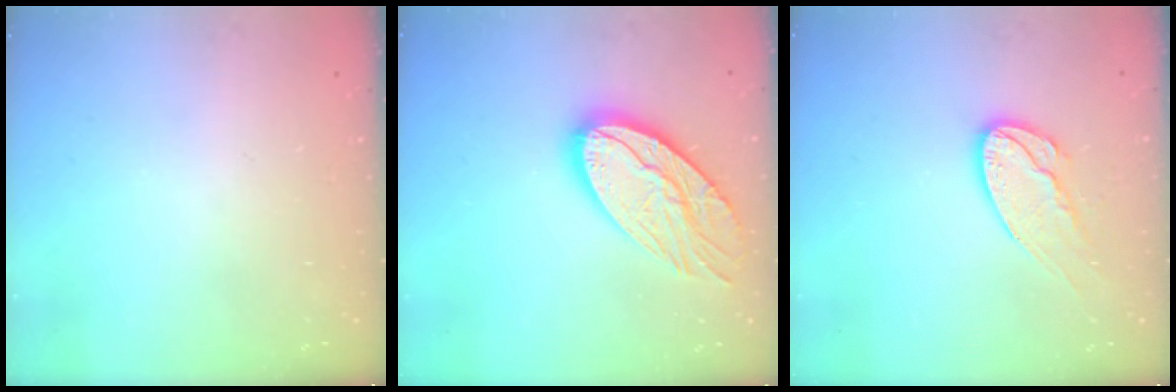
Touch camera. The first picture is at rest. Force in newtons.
{"total": 17.0, "press": 17.0, "slide": 1.1}
{"total": 12.7, "press": 12.7, "slide": 1.0}